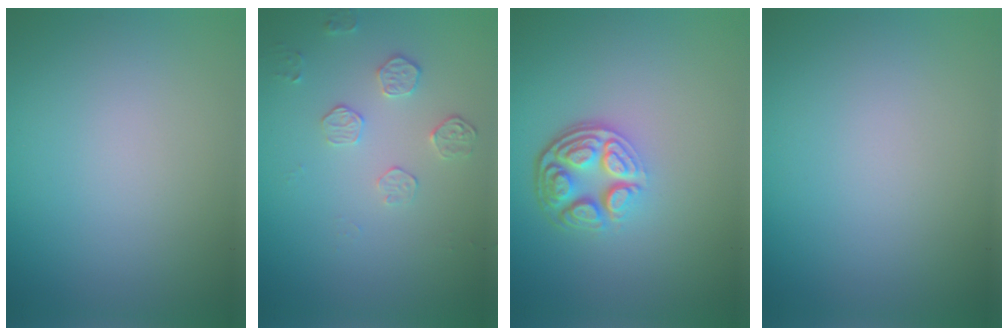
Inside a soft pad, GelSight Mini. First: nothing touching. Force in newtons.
{"total": 1.8, "press": 1.2, "slide": 1.3}
{"total": 4.8, "press": 3.5, "slide": 3.3}
{"total": 0.0}